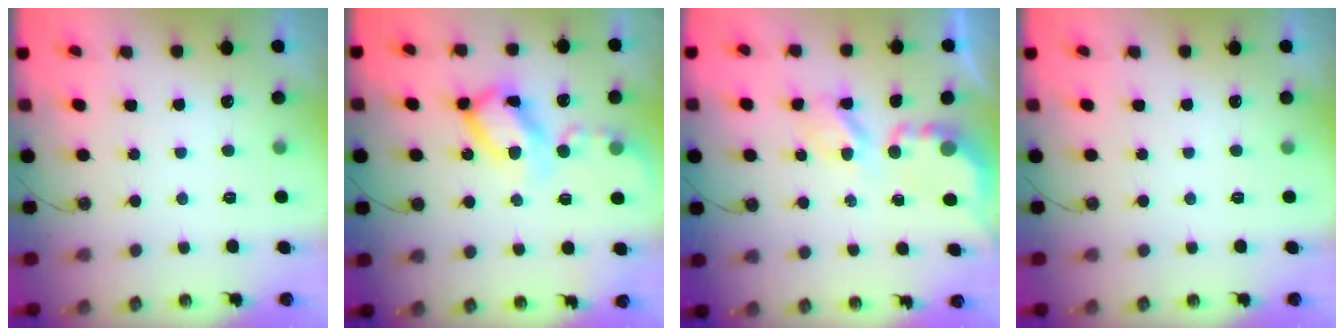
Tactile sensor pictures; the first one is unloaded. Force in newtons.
{"total": 12.9, "press": 12.9, "slide": 1.2}
{"total": 5.0, "press": 5.0, "slide": 0.3}
{"total": 0.0}